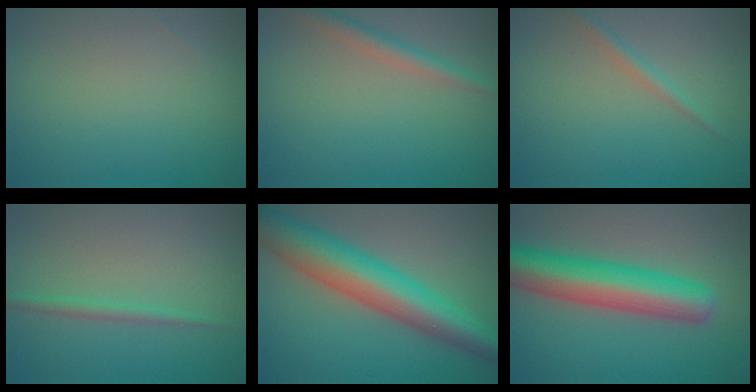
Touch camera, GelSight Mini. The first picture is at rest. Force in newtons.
{"total": 2.2, "press": 2.2, "slide": 0.1}
{"total": 1.2, "press": 1.2, "slide": 0.0}
{"total": 1.3, "press": 1.3, "slide": 0.1}
{"total": 8.7, "press": 8.7, "slide": 0.1}
{"total": 8.4, "press": 8.4, "slide": 0.2}